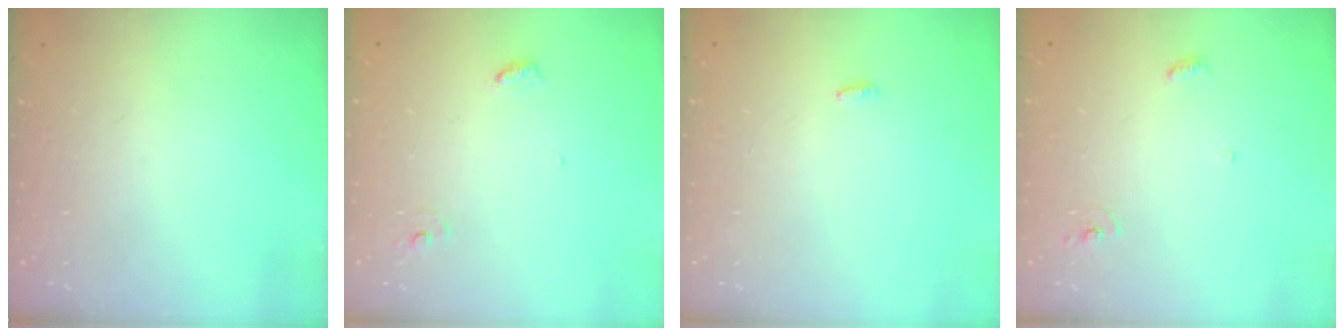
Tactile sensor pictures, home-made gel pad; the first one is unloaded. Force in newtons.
{"total": 4.0, "press": 4.0, "slide": 0.3}
{"total": 2.1, "press": 1.9, "slide": 0.7}
{"total": 3.4, "press": 3.4, "slide": 0.2}